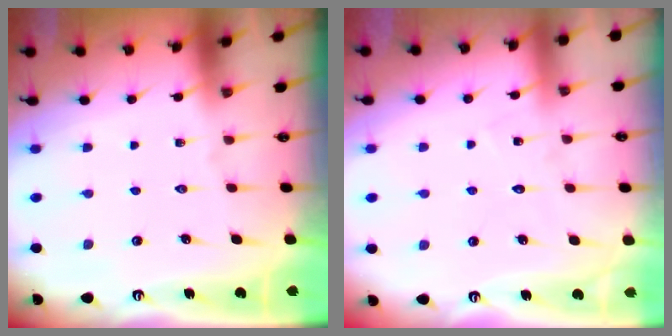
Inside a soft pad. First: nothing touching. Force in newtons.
{"total": 6.0, "press": 6.0, "slide": 0.3}